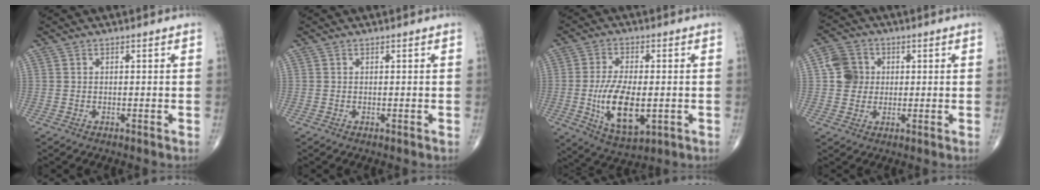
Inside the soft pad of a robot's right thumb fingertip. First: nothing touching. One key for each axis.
{"total": 0.0}
{"total": 12.9, "fx": -2.1, "fy": 6.1, "fz": 11.1, "tx": -0.199, "ty": -0.012, "tz": -0.026}
{"total": 6.4, "fx": 0.8, "fy": 5.8, "fz": 2.4, "tx": -0.023, "ty": 0.005, "tz": 0.008}